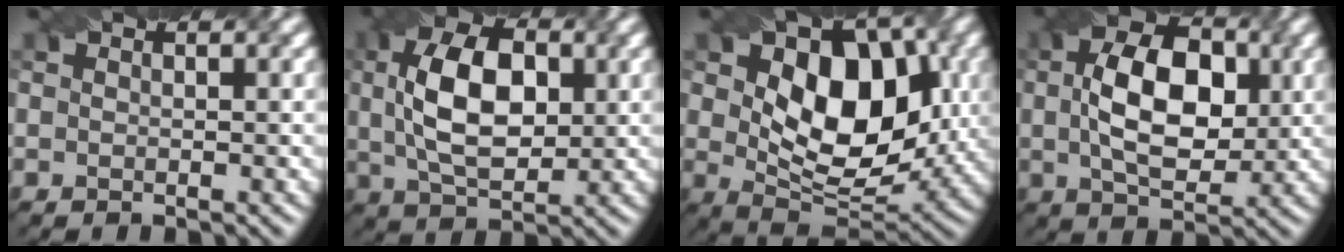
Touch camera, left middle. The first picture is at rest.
{"total": 7.0, "force": [-0.1, 4.0, 5.8], "torque": [-0.126, 0.022, 0.012]}
{"total": 9.4, "force": [0.7, 6.0, 7.2], "torque": [-0.129, 0.007, 0.018]}
{"total": 7.4, "force": [-0.2, 4.4, 6.0], "torque": [-0.115, 0.023, 0.006]}